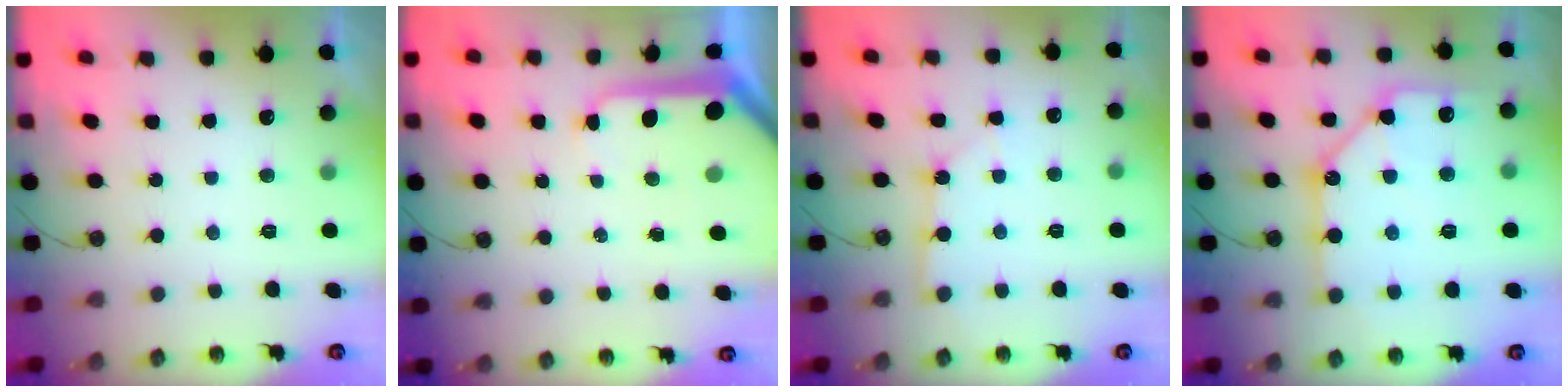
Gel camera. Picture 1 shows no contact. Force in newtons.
{"total": 9.5, "press": 9.4, "slide": 0.9}
{"total": 2.6, "press": 2.6, "slide": 0.2}
{"total": 14.2, "press": 14.2, "slide": 1.5}